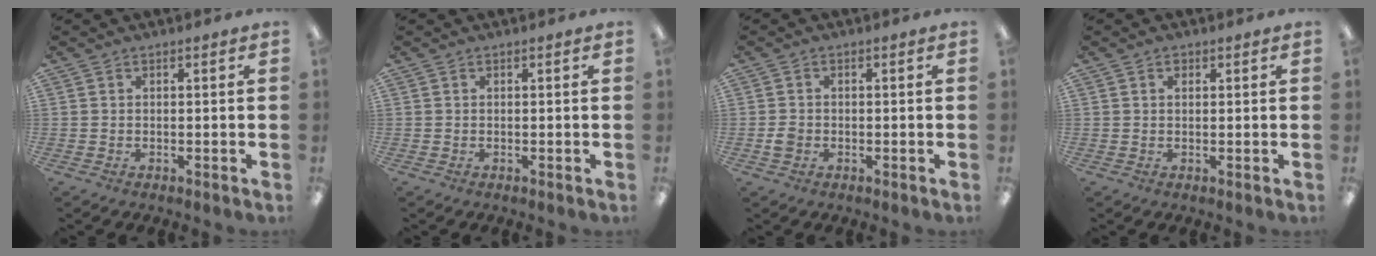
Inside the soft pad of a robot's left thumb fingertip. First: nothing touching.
{"total": 0.0}
{"total": 2.0, "force": [-0.6, 1.6, 1.0], "torque": [-0.018, 0.004, -0.012]}
{"total": 1.1, "force": [0.5, 0.8, 0.7], "torque": [-0.006, 0.000, 0.006]}